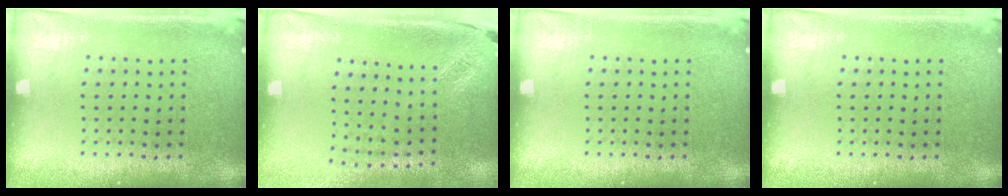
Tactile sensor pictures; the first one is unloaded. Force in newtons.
{"total": 1.9, "press": 1.6, "slide": 1.0}
{"total": 0.0}
{"total": 0.0}